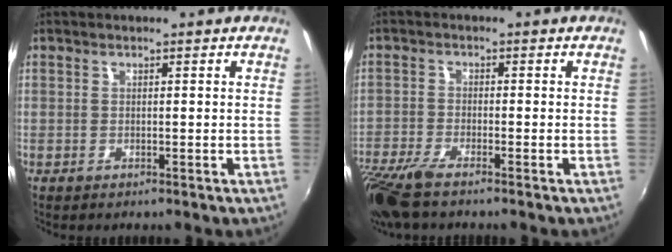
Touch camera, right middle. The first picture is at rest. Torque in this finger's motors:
{"motor_torque": [1.09, -1.05, 0.20, 0.12]}